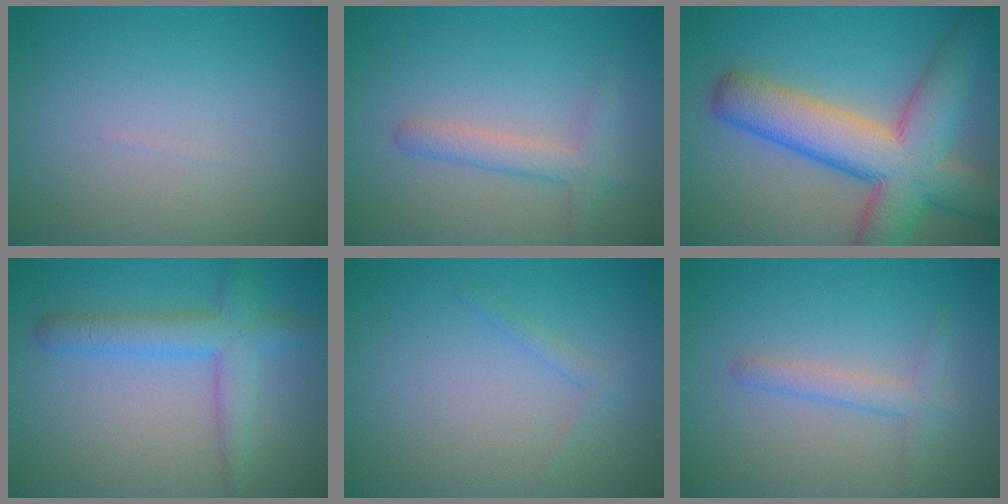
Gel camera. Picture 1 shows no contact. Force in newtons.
{"total": 1.8, "press": 1.8, "slide": 0.2}
{"total": 10.6, "press": 10.5, "slide": 0.4}
{"total": 4.0, "press": 4.0, "slide": 0.2}
{"total": 0.8, "press": 0.8, "slide": 0.0}
{"total": 2.0, "press": 2.0, "slide": 0.1}